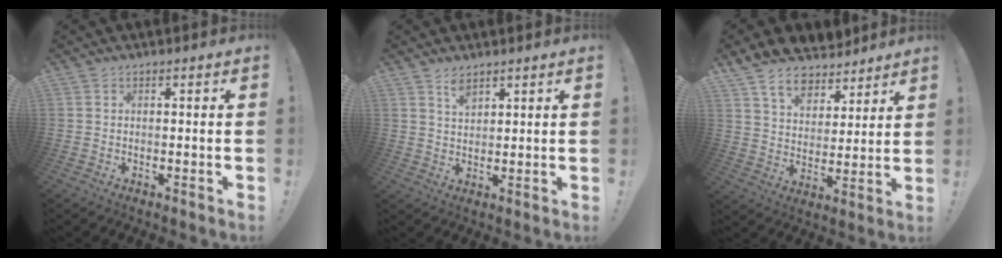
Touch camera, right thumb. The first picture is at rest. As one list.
[{"total": 4.3, "force": [3.2, 1.8, 2.2], "torque": [-0.028, -0.022, 0.056]}, {"total": 10.3, "force": [8.2, 5.6, 2.6], "torque": [-0.059, -0.065, 0.158]}]